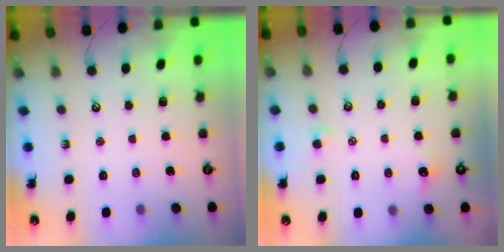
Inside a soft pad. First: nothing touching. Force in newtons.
{"total": 1.0, "press": 0.8, "slide": 0.6}